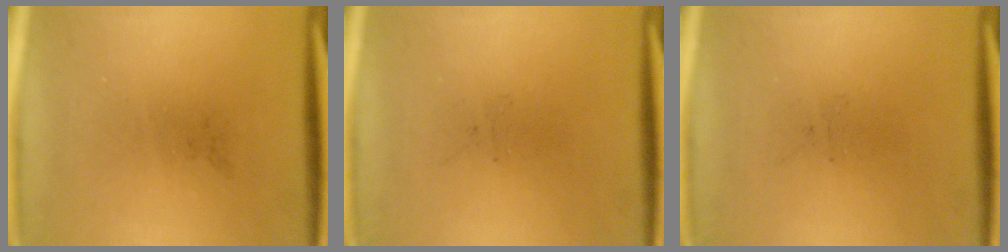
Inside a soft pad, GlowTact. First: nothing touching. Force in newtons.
{"total": 0.0}
{"total": 0.0}